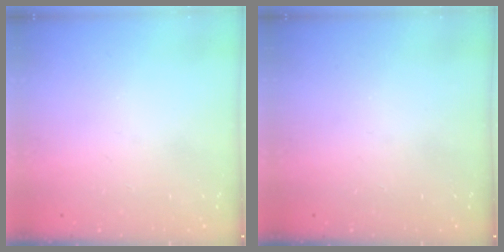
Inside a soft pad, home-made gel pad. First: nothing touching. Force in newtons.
{"total": 0.0}